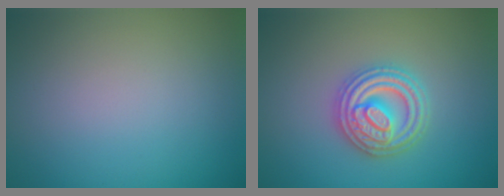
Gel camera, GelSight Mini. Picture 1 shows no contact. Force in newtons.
{"total": 4.9, "press": 4.9, "slide": 0.7}